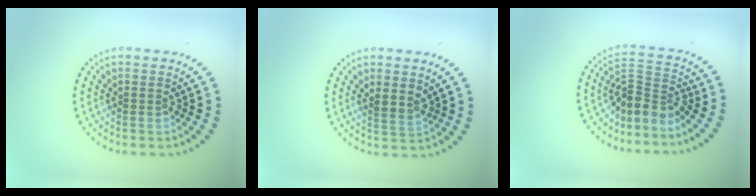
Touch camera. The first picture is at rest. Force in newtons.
{"total": 1.8, "press": 1.6, "slide": 0.9}
{"total": 3.5, "press": 2.4, "slide": 2.5}